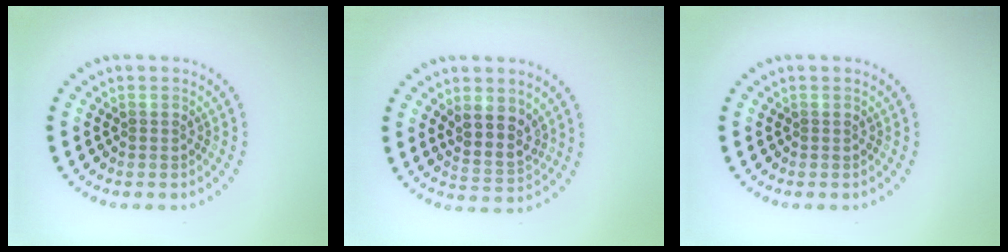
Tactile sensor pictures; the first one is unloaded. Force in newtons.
{"total": 3.3, "press": 3.0, "slide": 1.5}
{"total": 0.0}